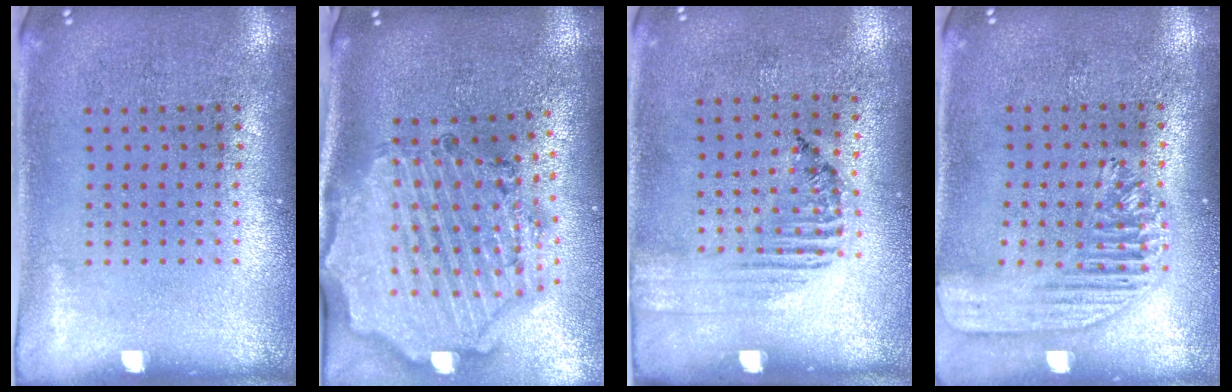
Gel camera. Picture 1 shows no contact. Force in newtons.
{"total": 2.9, "press": 2.6, "slide": 1.2}
{"total": 1.5, "press": 1.1, "slide": 1.1}
{"total": 1.7, "press": 1.5, "slide": 0.7}